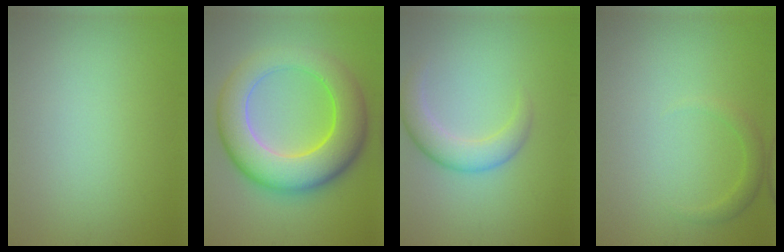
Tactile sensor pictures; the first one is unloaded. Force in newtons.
{"total": 10.5, "press": 10.5, "slide": 0.1}
{"total": 3.5, "press": 3.5, "slide": 0.0}
{"total": 1.4, "press": 1.4, "slide": 0.1}